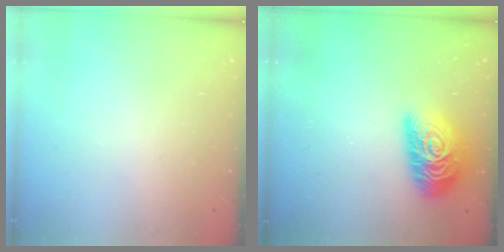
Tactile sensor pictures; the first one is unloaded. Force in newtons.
{"total": 17.0, "press": 17.0, "slide": 0.9}